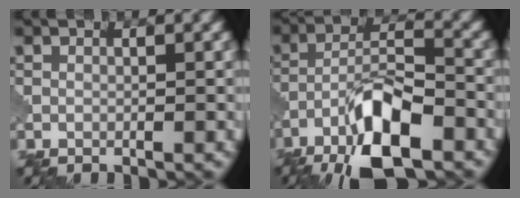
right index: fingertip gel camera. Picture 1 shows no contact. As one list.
[{"total": 9.6, "force": [-5.7, 3.0, 7.0], "torque": [-0.121, 0.010, -0.108]}]